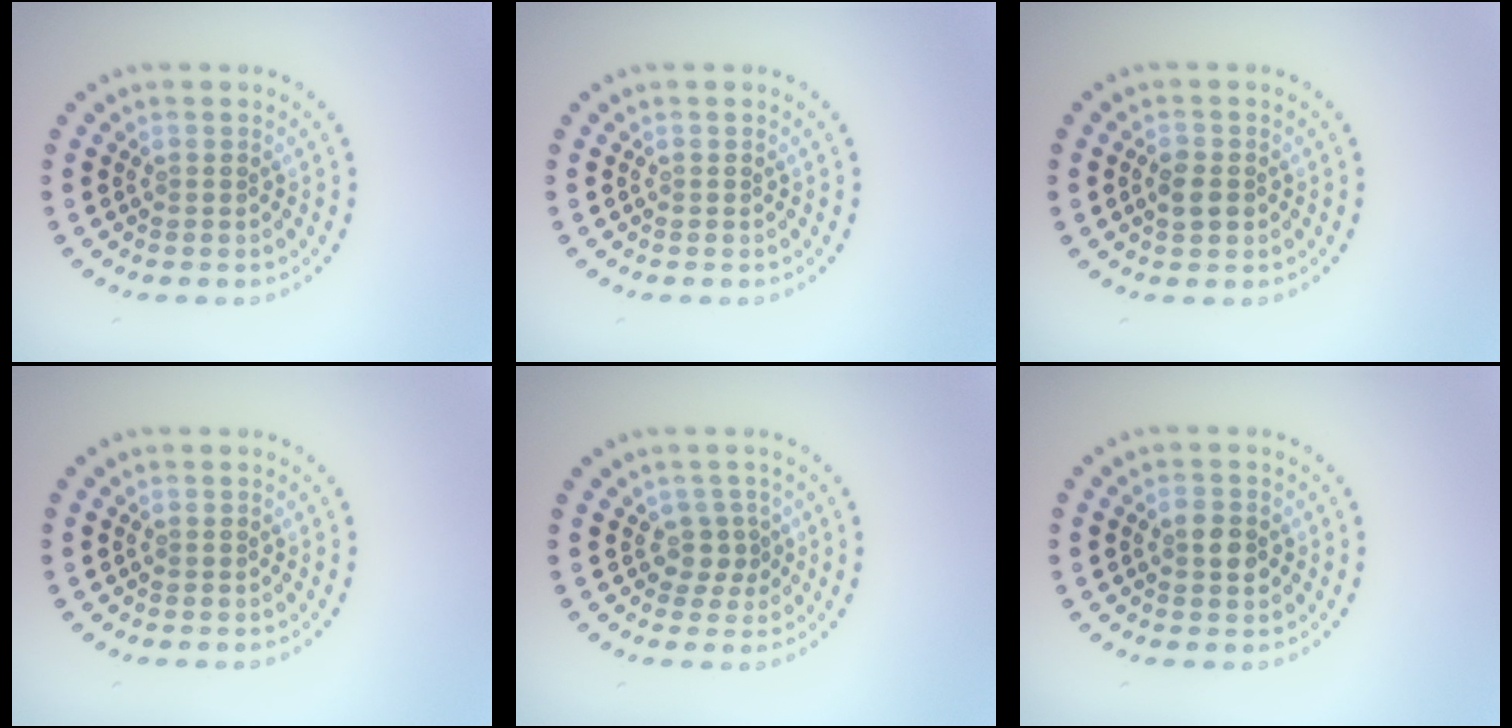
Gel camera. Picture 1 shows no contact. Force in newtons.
{"total": 0.0}
{"total": 1.8, "press": 1.7, "slide": 0.2}
{"total": 0.0}
{"total": 1.8, "press": 1.3, "slide": 1.3}
{"total": 2.5, "press": 2.5, "slide": 0.1}